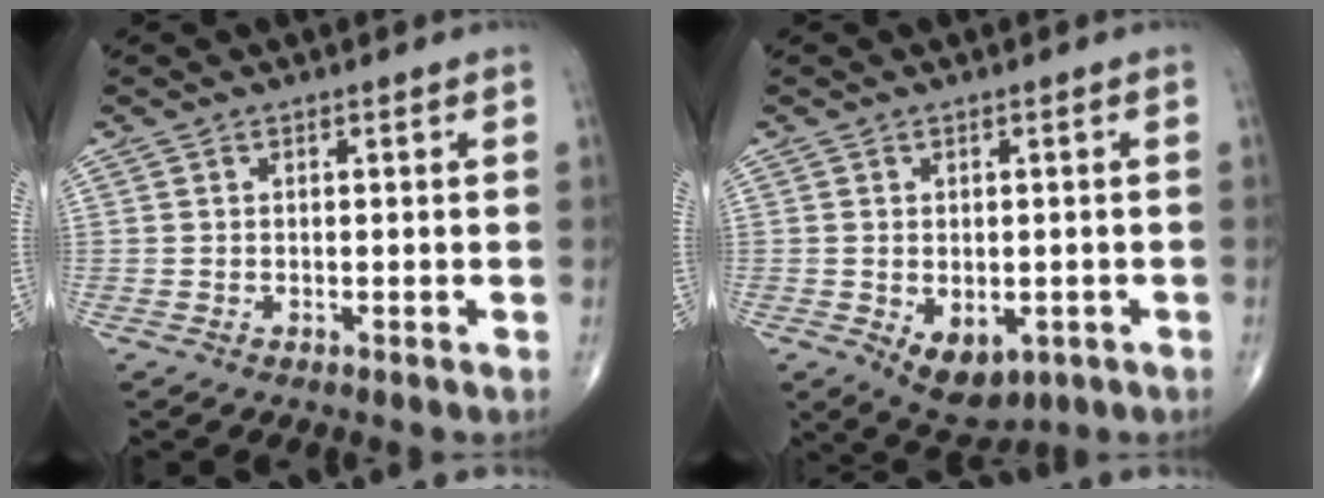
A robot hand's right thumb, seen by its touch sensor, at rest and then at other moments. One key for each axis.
{"total": 7.2, "fx": -2.2, "fy": 4.5, "fz": 5.2, "tx": -0.056, "ty": -0.004, "tz": -0.018}